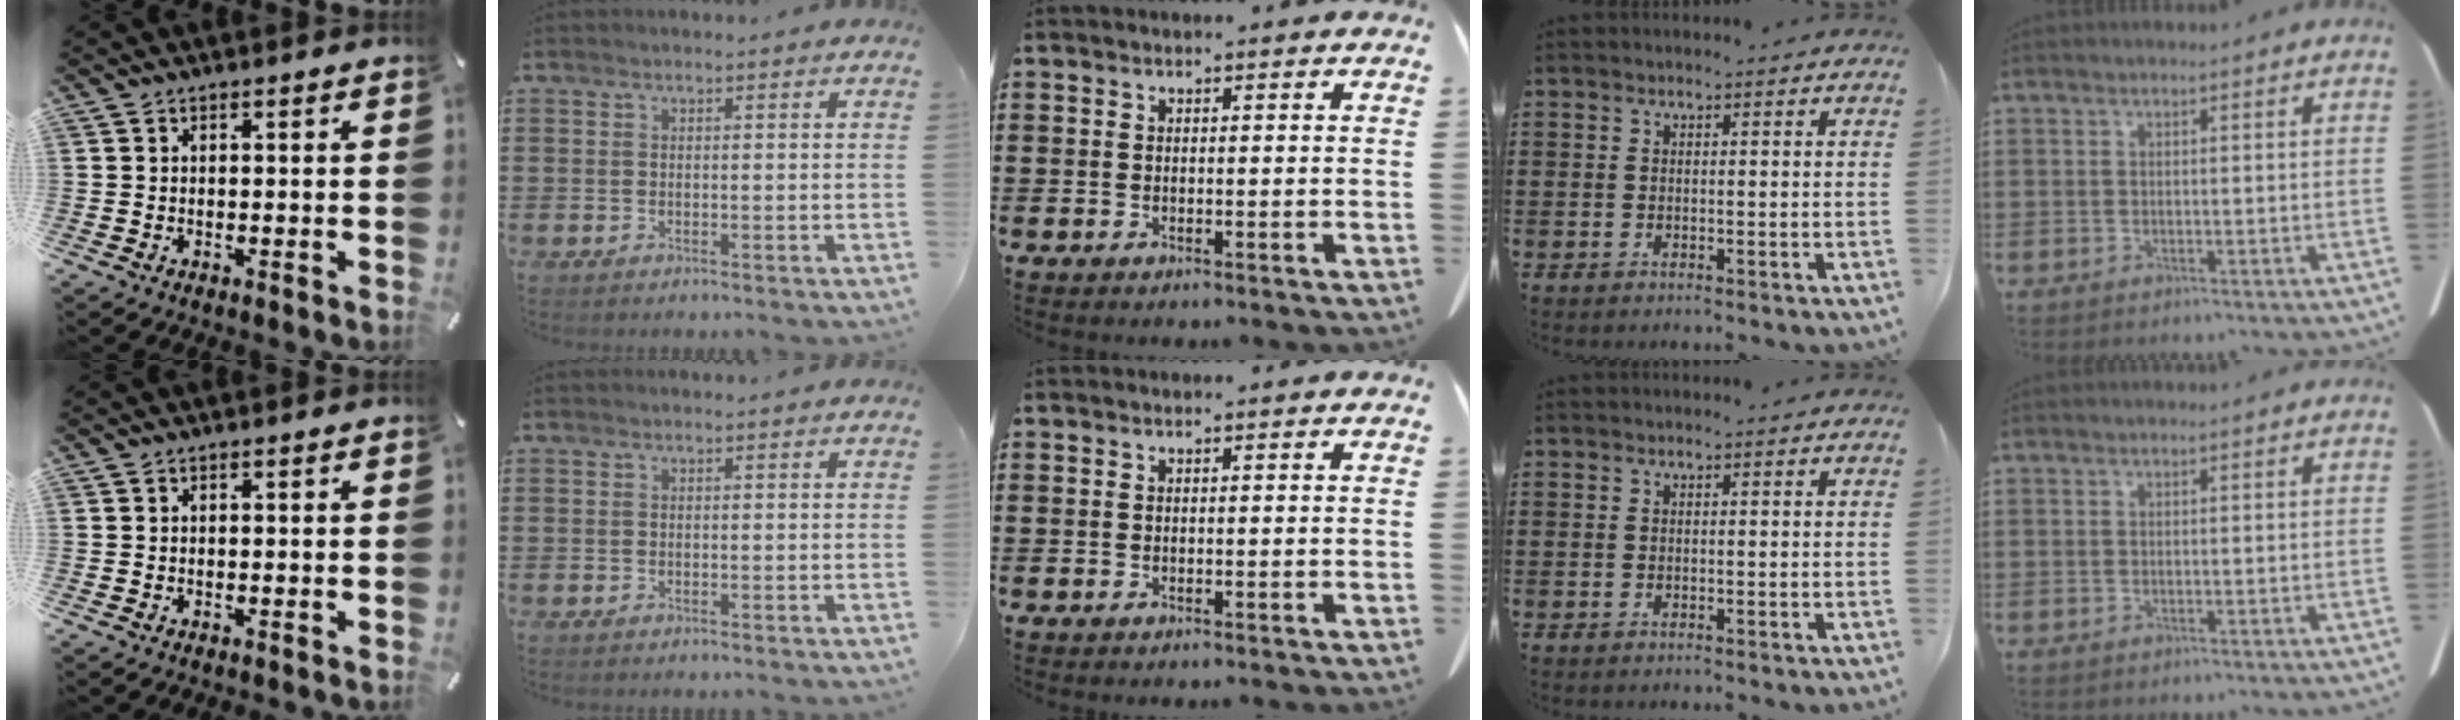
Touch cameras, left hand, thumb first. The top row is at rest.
{}